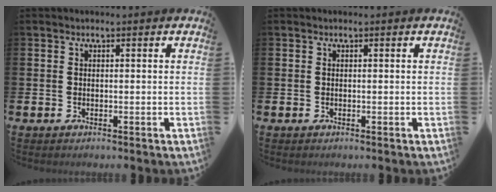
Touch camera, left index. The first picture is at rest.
{"total": 0.0}